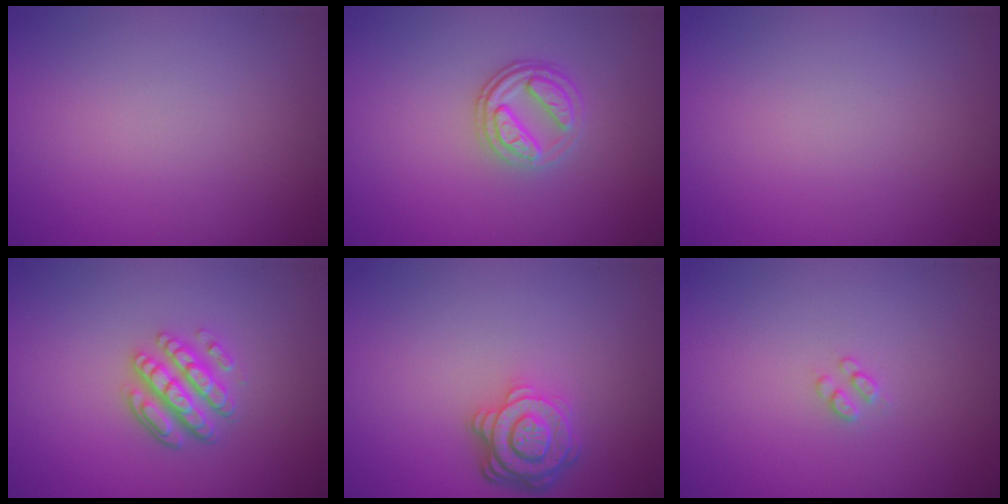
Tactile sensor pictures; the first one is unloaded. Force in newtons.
{"total": 2.8, "press": 2.4, "slide": 1.3}
{"total": 0.0}
{"total": 3.5, "press": 3.1, "slide": 1.7}
{"total": 4.0, "press": 3.2, "slide": 2.4}
{"total": 1.0, "press": 0.9, "slide": 0.2}